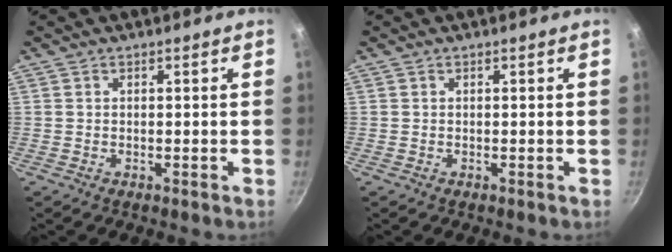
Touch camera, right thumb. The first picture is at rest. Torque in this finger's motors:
{"motor_torque": [0.06, -0.01, 0.09, 0.03, 0.03]}